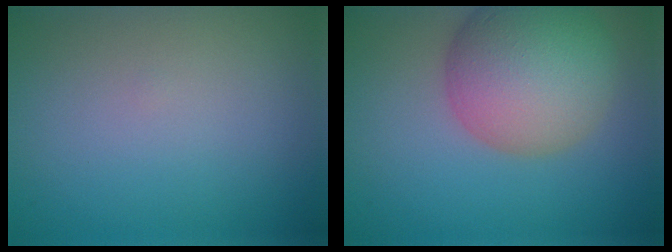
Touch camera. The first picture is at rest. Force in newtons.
{"total": 9.2, "press": 9.1, "slide": 0.6}